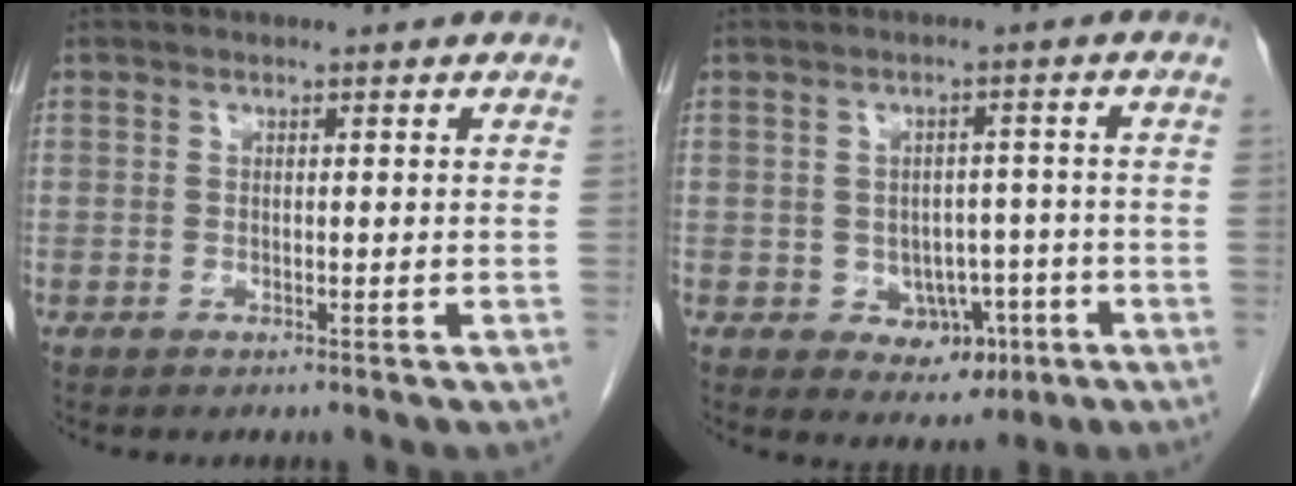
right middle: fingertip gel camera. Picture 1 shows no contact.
{"total": 5.3, "force": [-1.9, 4.0, 3.0], "torque": [-0.034, 0.008, -0.015]}